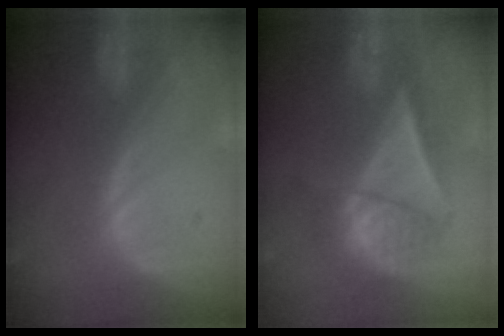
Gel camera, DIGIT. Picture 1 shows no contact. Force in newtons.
{"total": 6.4, "press": 6.1, "slide": 2.1}